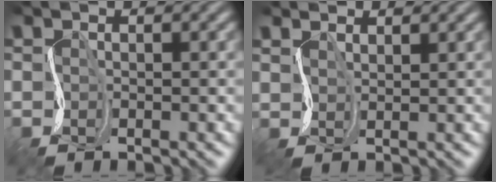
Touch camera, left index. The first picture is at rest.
{"total": 1.8, "force": [1.8, 0.2, -0.3], "torque": [0.001, 0.003, 0.040]}